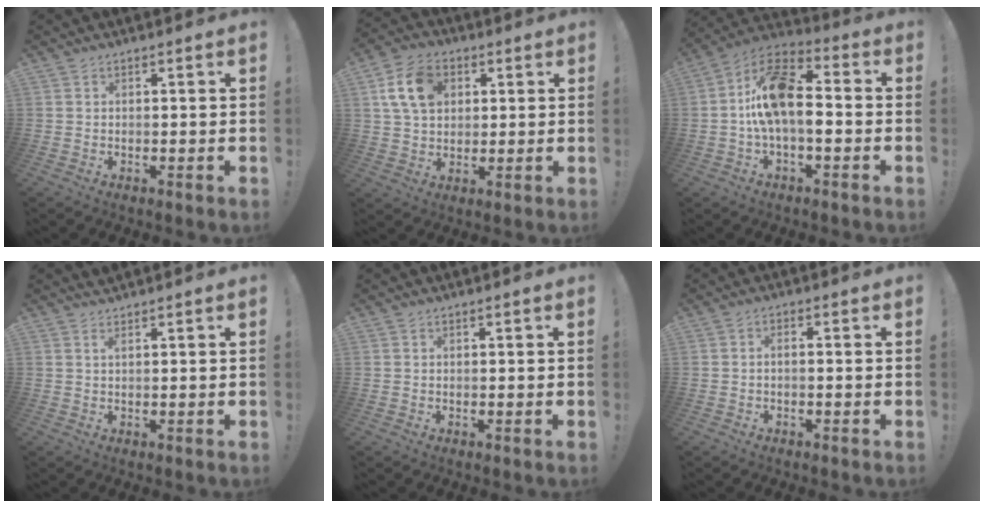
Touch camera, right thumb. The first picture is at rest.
{"total": 12.9, "force": [4.5, 9.3, 7.7], "torque": [-0.138, 0.004, 0.091]}
{"total": 14.7, "force": [-0.2, 7.8, 12.4], "torque": [-0.220, 0.020, 0.000]}
{"total": 1.2, "force": [1.0, -0.2, 0.7], "torque": [-0.016, 0.001, 0.019]}
{"total": 0.0}
{"total": 1.5, "force": [-0.9, 0.1, 1.2], "torque": [-0.022, 0.004, -0.016]}